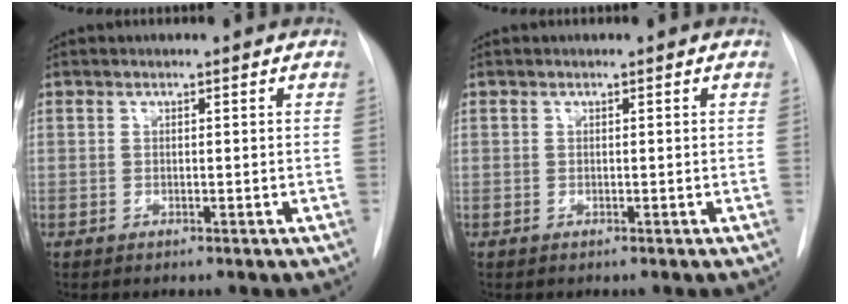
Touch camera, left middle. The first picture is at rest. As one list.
[{"total": 0.0}]